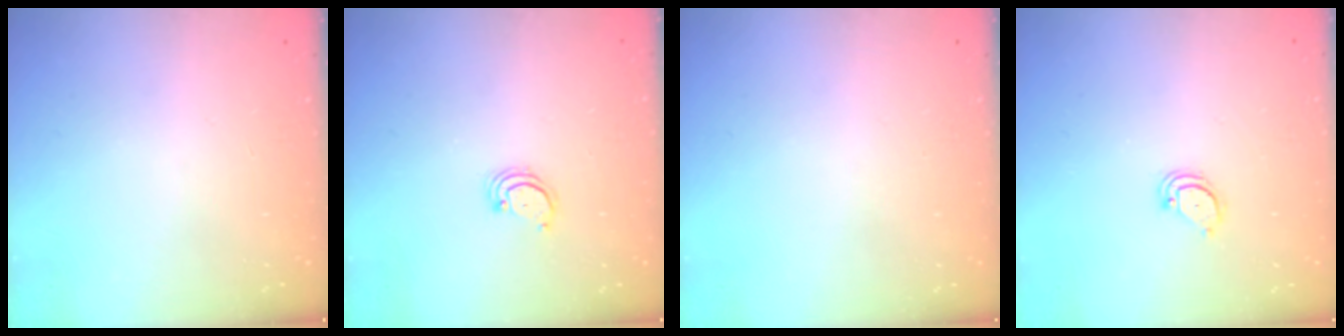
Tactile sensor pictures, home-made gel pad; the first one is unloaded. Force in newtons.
{"total": 2.5, "press": 2.5, "slide": 0.3}
{"total": 0.0}
{"total": 2.4, "press": 2.4, "slide": 0.2}